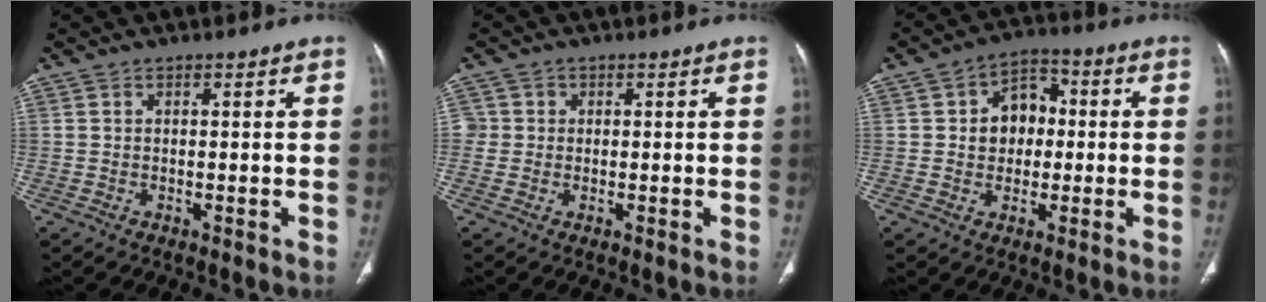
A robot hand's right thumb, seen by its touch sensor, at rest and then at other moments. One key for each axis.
{"total": 2.4, "fx": 0.2, "fy": 2.3, "fz": 0.1, "tx": 0.015, "ty": 0.006, "tz": 0.002}
{"total": 8.6, "fx": 0.5, "fy": 6.8, "fz": 5.2, "tx": -0.041, "ty": 0.021, "tz": 0.002}